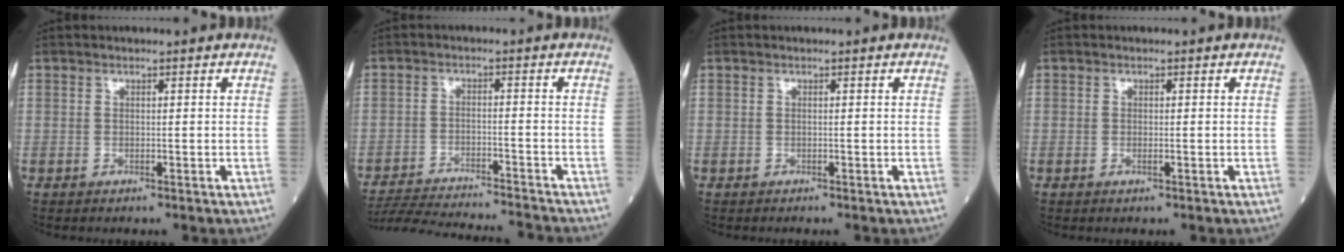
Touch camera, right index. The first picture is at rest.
{"total": 17.3, "force": [-16.5, 0.0, 5.3], "torque": [-0.097, -0.023, -0.248]}
{"total": 0.0}
{"total": 0.7, "force": [-0.2, 0.1, 0.7], "torque": [-0.013, -0.002, -0.002]}